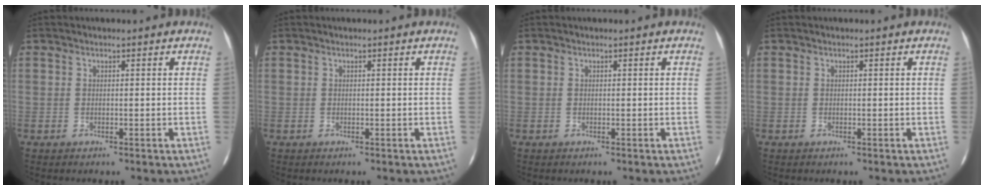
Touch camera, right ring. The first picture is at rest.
{"total": 0.0}
{"total": 0.0}
{"total": 0.0}